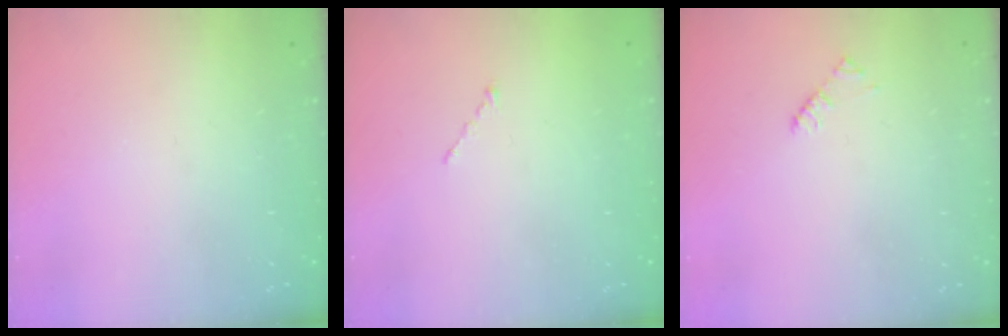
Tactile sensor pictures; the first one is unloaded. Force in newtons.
{"total": 1.0, "press": 0.9, "slide": 0.3}
{"total": 1.9, "press": 1.9, "slide": 0.3}